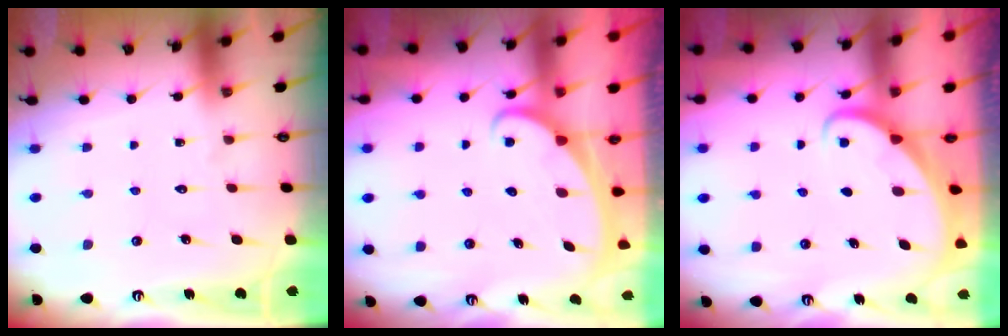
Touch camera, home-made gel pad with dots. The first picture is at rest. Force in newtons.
{"total": 2.0, "press": 2.0, "slide": 0.1}
{"total": 2.0, "press": 2.0, "slide": 0.2}